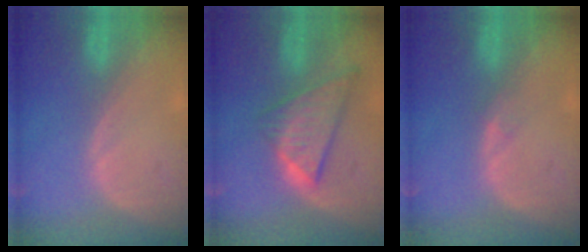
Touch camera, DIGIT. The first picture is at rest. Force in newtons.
{"total": 8.5, "press": 7.3, "slide": 4.5}
{"total": 0.8, "press": 0.8, "slide": 0.0}